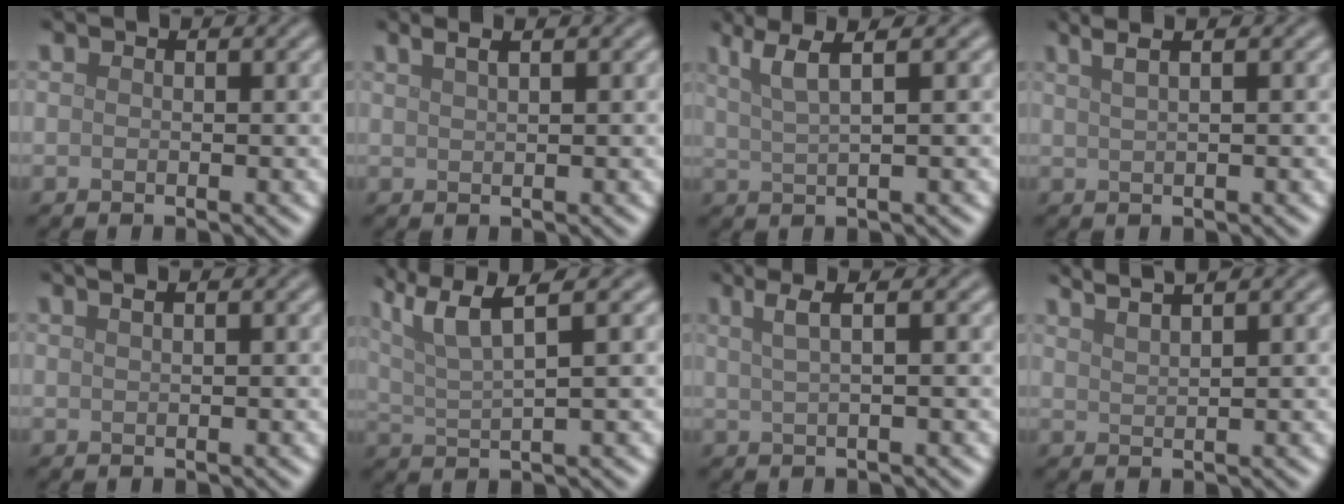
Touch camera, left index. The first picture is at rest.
{"total": 2.6, "force": [1.6, 1.0, 1.7], "torque": [-0.009, 0.006, 0.004]}
{"total": 3.9, "force": [2.1, 0.7, 3.2], "torque": [-0.049, 0.009, 0.040]}
{"total": 4.7, "force": [2.7, 2.1, 3.2], "torque": [-0.028, 0.032, 0.014]}
{"total": 2.4, "force": [1.4, 1.2, 1.5], "torque": [-0.004, 0.012, -0.008]}
{"total": 6.3, "force": [3.4, 1.4, 5.1], "torque": [-0.093, 0.016, 0.062]}
{"total": 3.1, "force": [1.4, 0.9, 2.6], "torque": [-0.032, 0.009, 0.009]}
{"total": 4.5, "force": [3.5, 1.3, 2.6], "torque": [-0.015, 0.025, 0.026]}